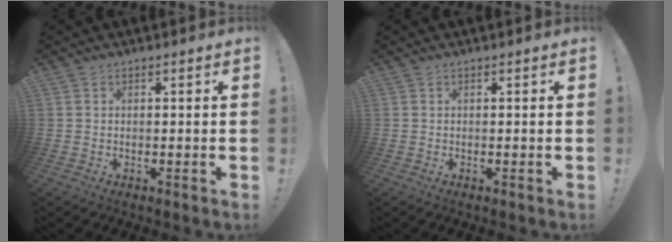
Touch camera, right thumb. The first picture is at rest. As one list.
[{"total": 0.0}]